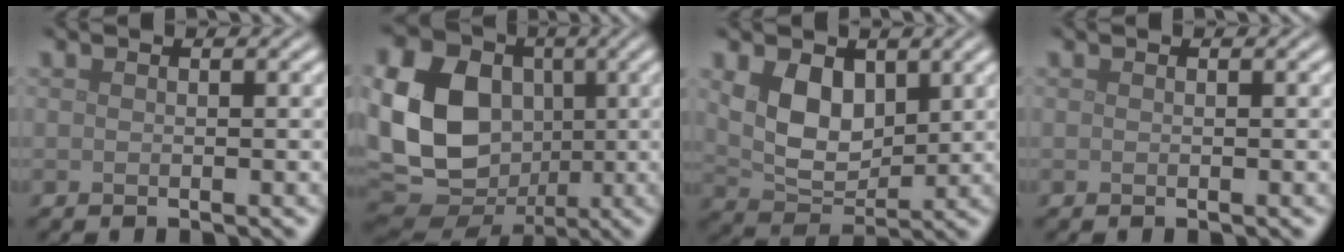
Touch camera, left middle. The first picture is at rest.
{"total": 16.6, "force": [0.4, 13.5, 9.6], "torque": [-0.217, -0.004, -0.004]}
{"total": 5.3, "force": [1.7, 3.4, 3.7], "torque": [-0.078, -0.010, 0.036]}
{"total": 0.0}